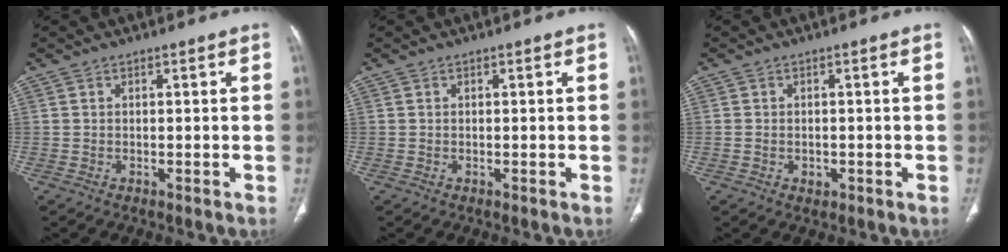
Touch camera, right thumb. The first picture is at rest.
{"total": 0.0}
{"total": 1.5, "force": [-0.5, 1.2, 0.8], "torque": [-0.010, 0.006, -0.003]}